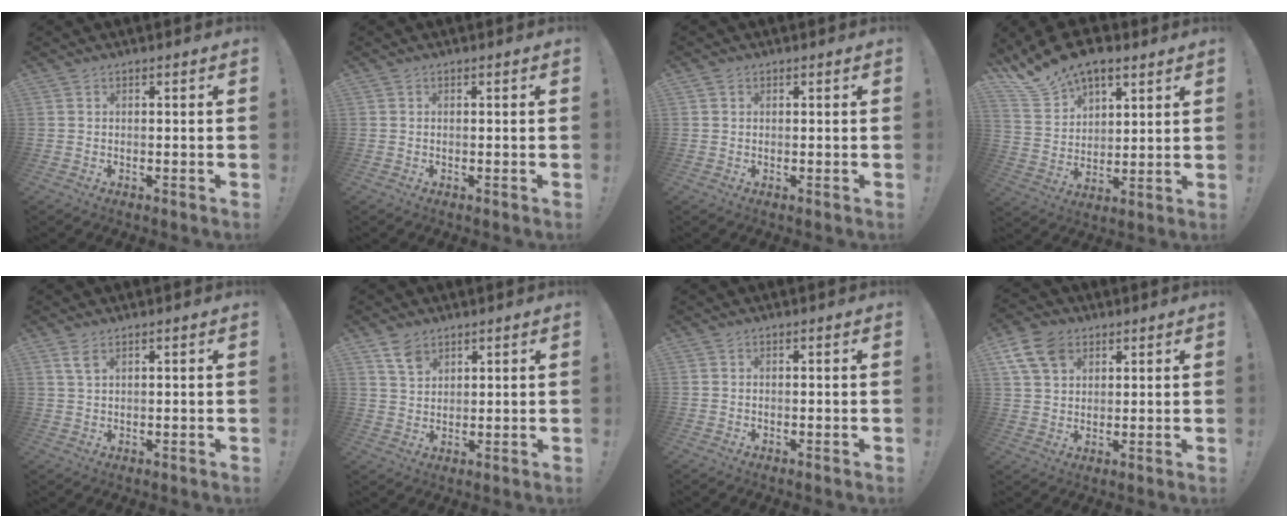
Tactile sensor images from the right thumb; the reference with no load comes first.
{"total": 0.0}
{"total": 0.7, "force": [0.4, 0.6, 0.0], "torque": [0.007, 0.000, 0.007]}
{"total": 12.8, "force": [10.5, 6.0, 4.2], "torque": [-0.099, -0.074, 0.201]}
{"total": 3.3, "force": [1.8, 1.2, 2.5], "torque": [-0.045, -0.002, 0.032]}
{"total": 6.1, "force": [4.2, 3.4, 2.8], "torque": [-0.044, -0.019, 0.079]}
{"total": 0.0}
{"total": 10.1, "force": [5.2, 7.0, 5.1], "torque": [-0.097, -0.016, 0.103]}